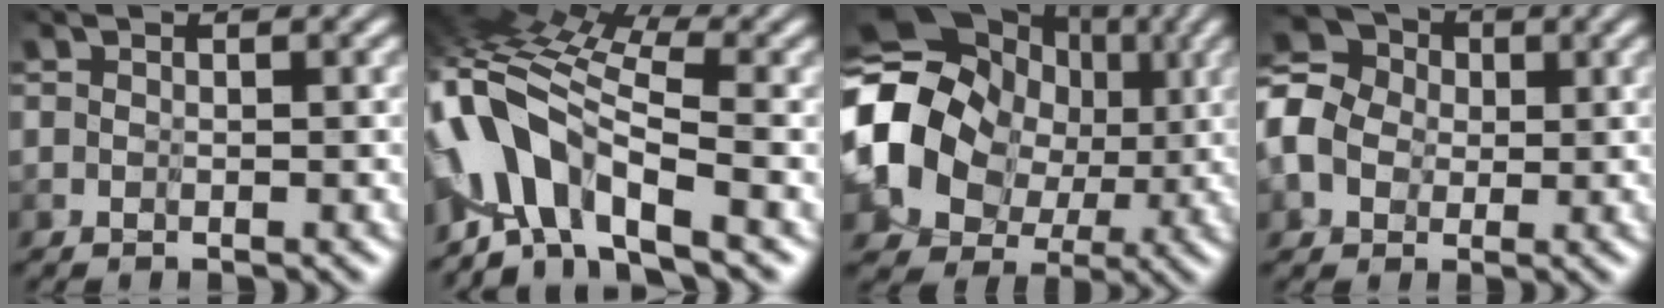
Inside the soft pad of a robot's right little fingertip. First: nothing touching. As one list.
[{"total": 7.5, "force": [-3.9, 1.8, 6.1], "torque": [-0.120, 0.014, -0.083]}, {"total": 11.1, "force": [0.5, 9.0, 6.4], "torque": [-0.153, -0.011, 0.007]}, {"total": 4.9, "force": [-0.8, 4.4, 2.2], "torque": [-0.089, -0.002, -0.030]}]